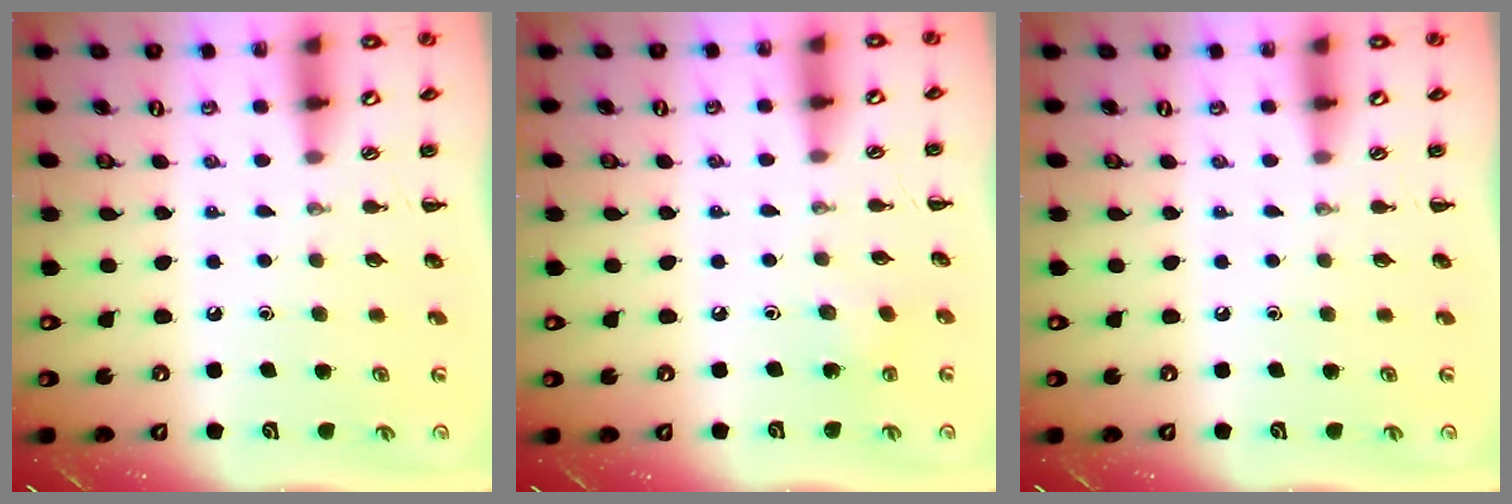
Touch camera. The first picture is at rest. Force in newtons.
{"total": 2.0, "press": 1.9, "slide": 0.6}
{"total": 0.0}